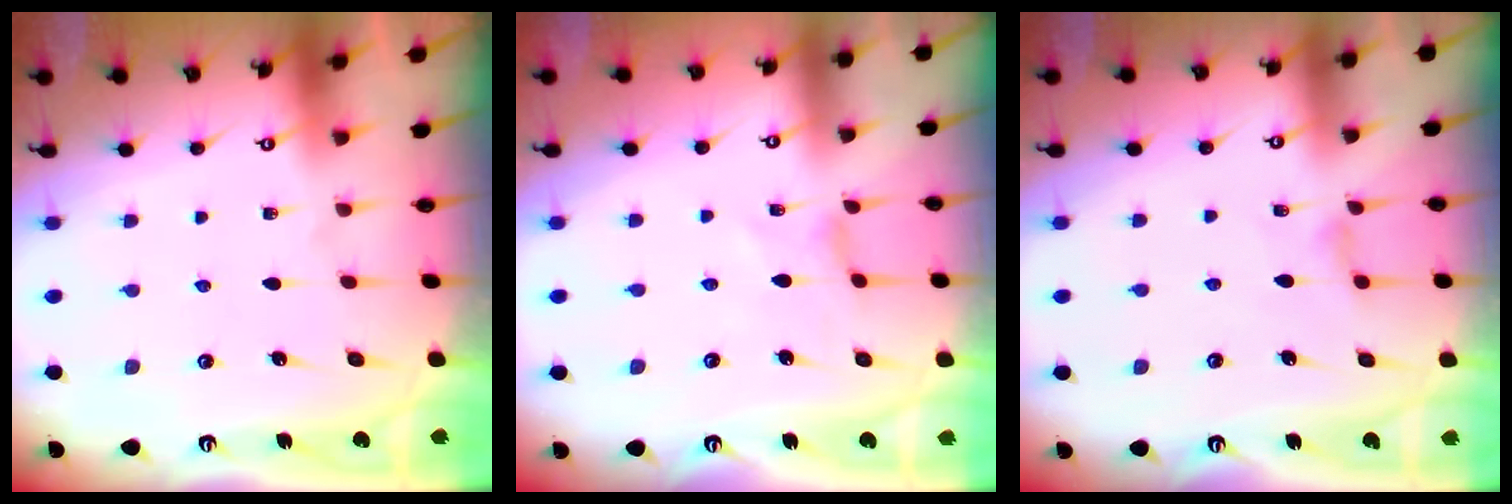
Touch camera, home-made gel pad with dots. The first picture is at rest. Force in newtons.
{"total": 0.0}
{"total": 4.6, "press": 4.5, "slide": 0.6}